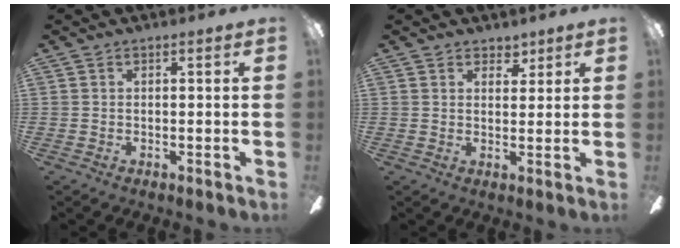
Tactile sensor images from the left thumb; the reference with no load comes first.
{"total": 3.7, "force": [2.8, 2.3, 0.5], "torque": [0.006, -0.015, 0.049]}